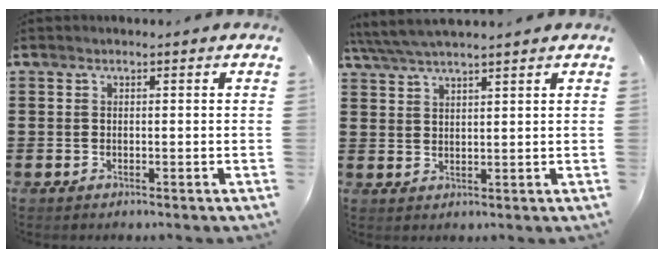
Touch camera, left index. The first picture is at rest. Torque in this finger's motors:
{"motor_torque": [0.14, 0.12, 0.52, 0.16]}